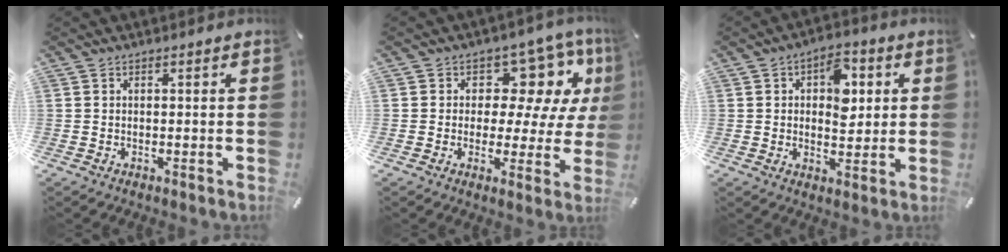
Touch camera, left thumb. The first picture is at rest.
{"total": 11.6, "force": [5.6, 7.9, 6.4], "torque": [-0.085, -0.046, 0.100]}
{"total": 9.1, "force": [2.1, 5.9, 6.5], "torque": [-0.076, -0.003, 0.029]}